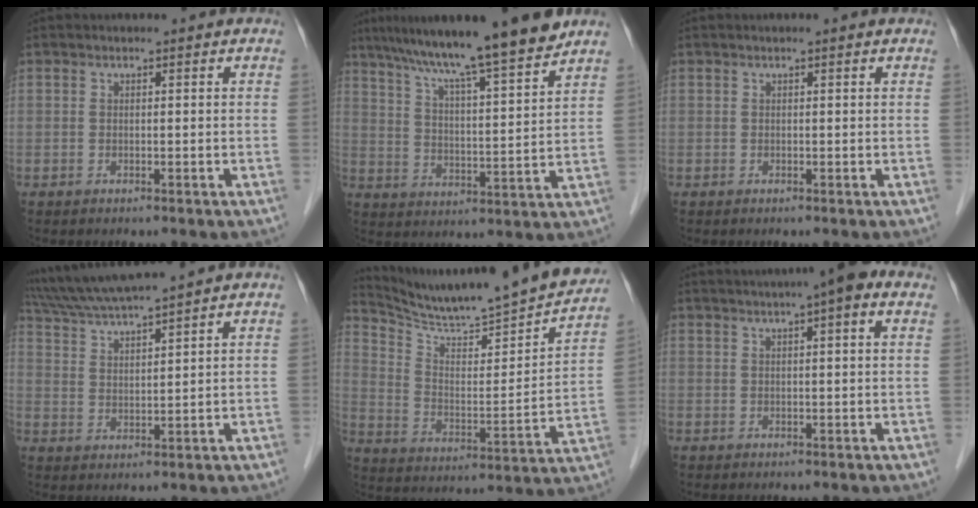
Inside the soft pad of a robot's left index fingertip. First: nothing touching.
{"total": 15.4, "force": [12.5, -0.4, 9.0], "torque": [-0.140, 0.009, 0.196]}
{"total": 0.0}
{"total": 10.3, "force": [9.3, -1.4, 4.3], "torque": [-0.081, 0.019, 0.166]}
{"total": 22.0, "force": [20.6, 0.8, 7.9], "torque": [-0.131, -0.068, 0.295]}
{"total": 7.9, "force": [5.0, 0.7, 6.0], "torque": [-0.083, 0.032, 0.064]}